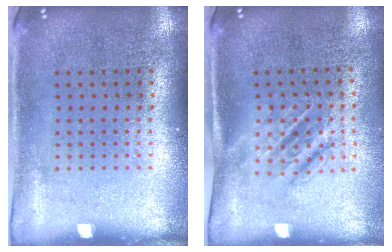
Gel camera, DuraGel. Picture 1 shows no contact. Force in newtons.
{"total": 1.6, "press": 1.2, "slide": 1.0}